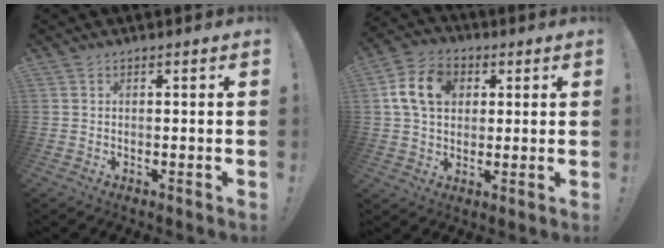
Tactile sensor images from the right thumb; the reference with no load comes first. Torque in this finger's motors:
{"motor_torque": [0.42, 0.42, 0.06, 0.04, 0.03]}